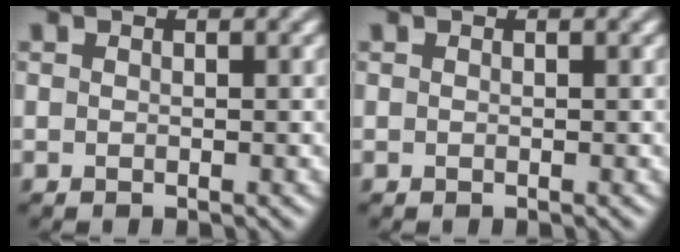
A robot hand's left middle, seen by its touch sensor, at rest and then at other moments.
{"total": 0.0}